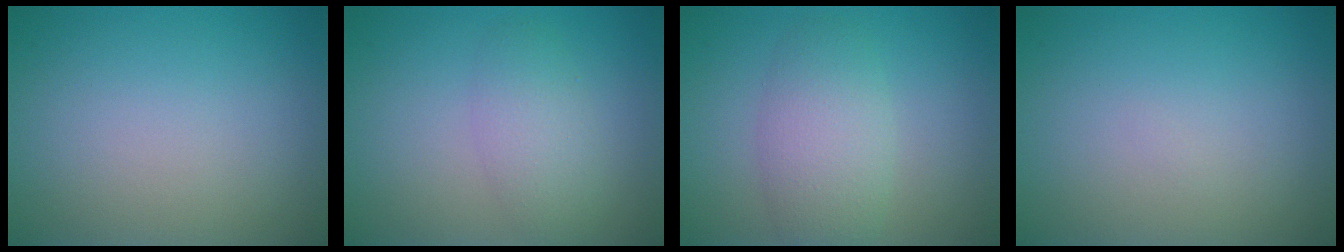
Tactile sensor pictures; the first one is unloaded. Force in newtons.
{"total": 2.8, "press": 2.8, "slide": 0.1}
{"total": 2.7, "press": 2.7, "slide": 0.3}
{"total": 0.0}